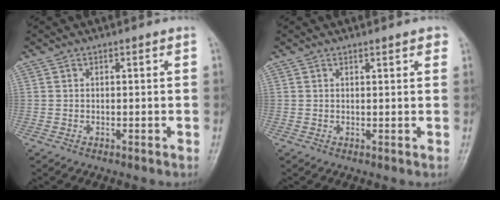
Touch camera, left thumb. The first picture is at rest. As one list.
[{"total": 1.8, "force": [1.3, 0.5, 1.2], "torque": [-0.010, -0.002, 0.013]}]